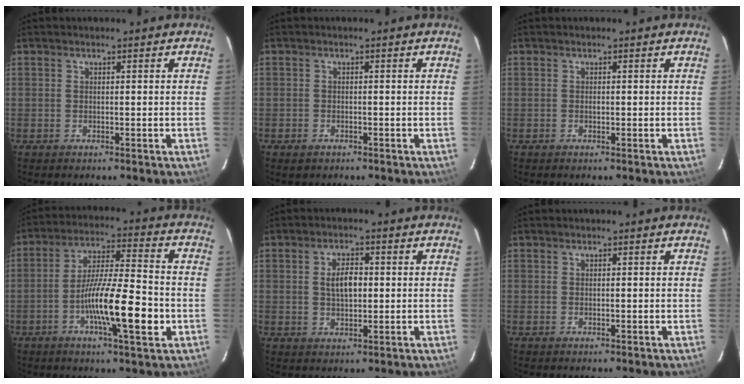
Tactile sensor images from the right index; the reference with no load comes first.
{"total": 1.3, "force": [-0.9, 0.9, 0.2], "torque": [-0.008, -0.002, -0.014]}
{"total": 0.7, "force": [-0.2, 0.5, 0.5], "torque": [-0.008, 0.002, -0.003]}
{"total": 13.9, "force": [-4.5, 1.8, 13.1], "torque": [-0.232, -0.005, -0.080]}
{"total": 4.9, "force": [0.5, 2.6, 4.2], "torque": [-0.076, 0.006, 0.012]}
{"total": 0.0}